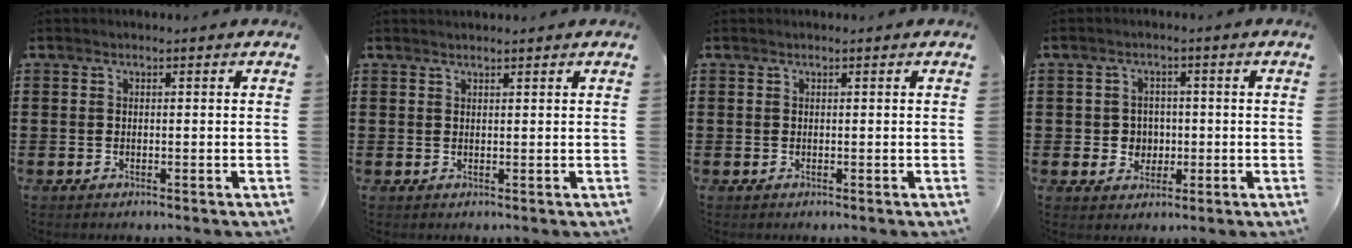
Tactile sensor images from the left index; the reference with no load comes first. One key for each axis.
{"total": 0.9, "fx": 0.9, "fy": 0.0, "fz": 0.2, "tx": -0.005, "ty": -0.002, "tz": 0.017}
{"total": 0.0}
{"total": 3.2, "fx": -0.2, "fy": 3.1, "fz": 1.0, "tx": -0.025, "ty": 0.003, "tz": -0.009}